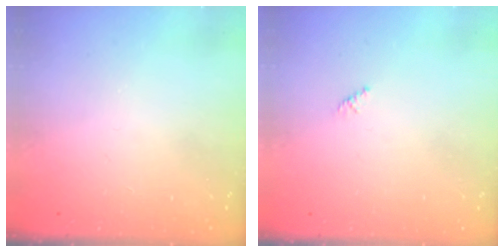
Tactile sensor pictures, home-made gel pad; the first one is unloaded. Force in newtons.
{"total": 0.8, "press": 0.8, "slide": 0.3}